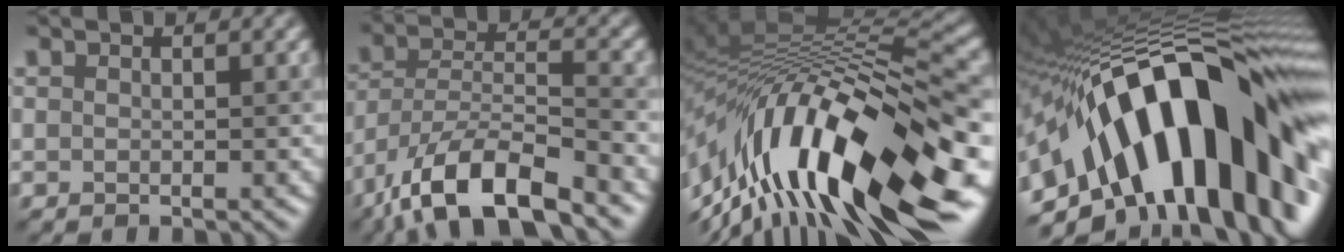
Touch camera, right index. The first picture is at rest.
{"total": 10.8, "force": [-7.3, 3.3, 7.2], "torque": [-0.124, 0.008, -0.142]}
{"total": 17.2, "force": [-5.2, 5.9, 15.4], "torque": [-0.257, 0.019, -0.089]}
{"total": 19.1, "force": [-3.2, 9.1, 16.5], "torque": [-0.230, 0.033, -0.079]}